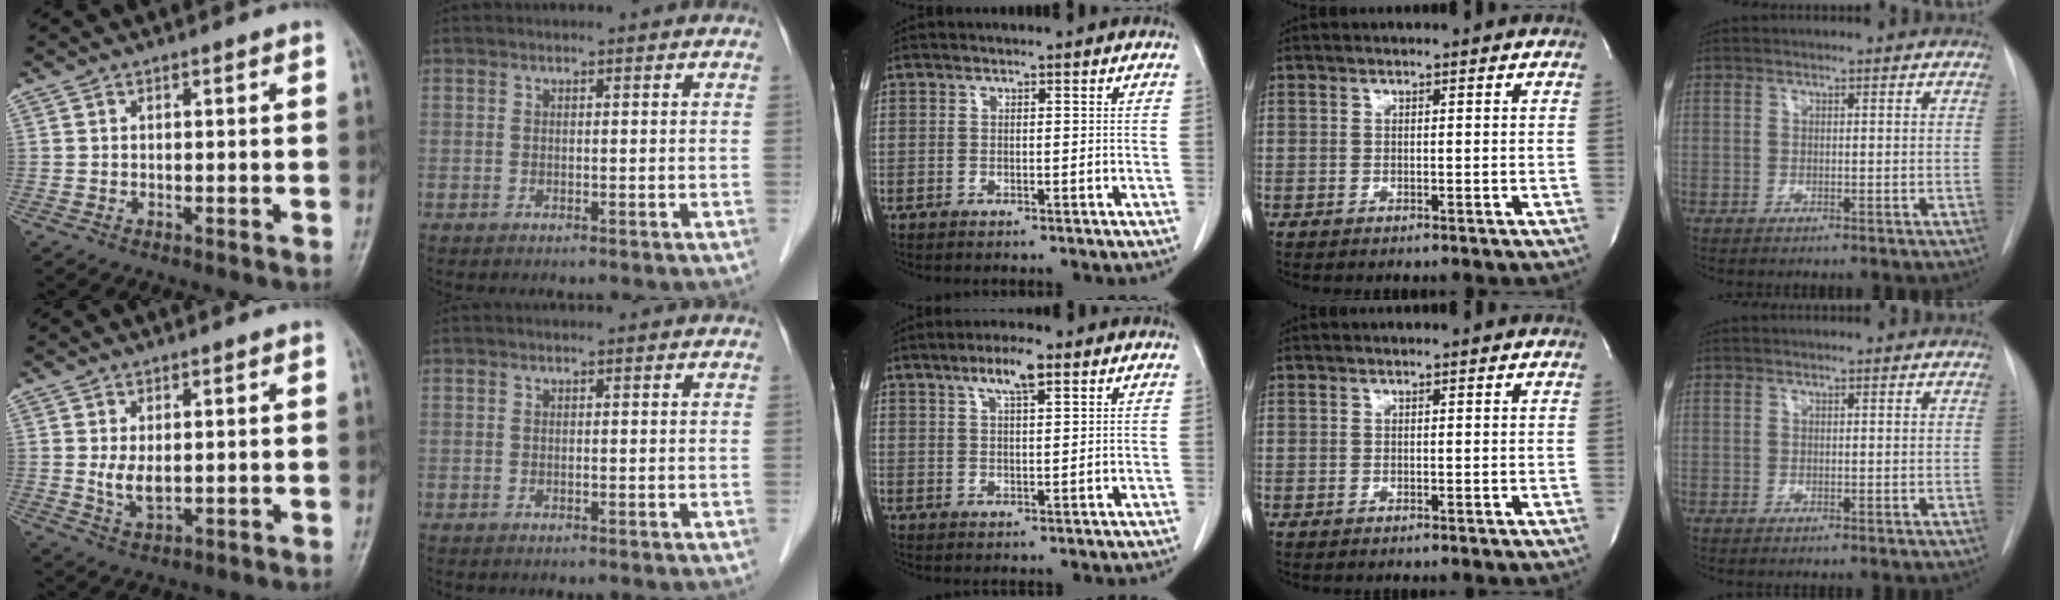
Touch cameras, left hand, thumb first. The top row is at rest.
{"thumb": {"total": 4.0, "force": [0.5, 2.2, 3.3], "torque": [-0.057, -0.013, 0.018]}, "middle": {"total": 5.0, "force": [3.0, 0.8, 3.9], "torque": [-0.076, 0.004, 0.050]}}